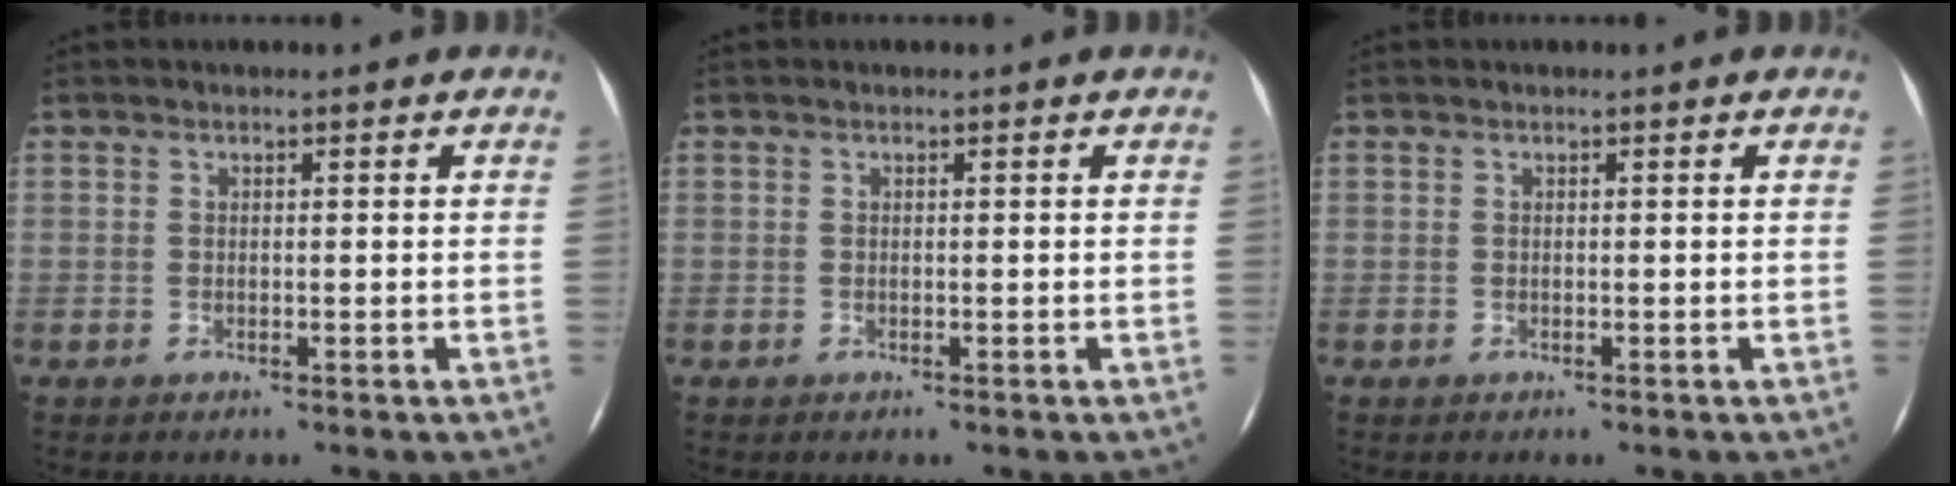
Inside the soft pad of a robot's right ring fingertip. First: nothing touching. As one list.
[{"total": 0.0}, {"total": 0.0}]